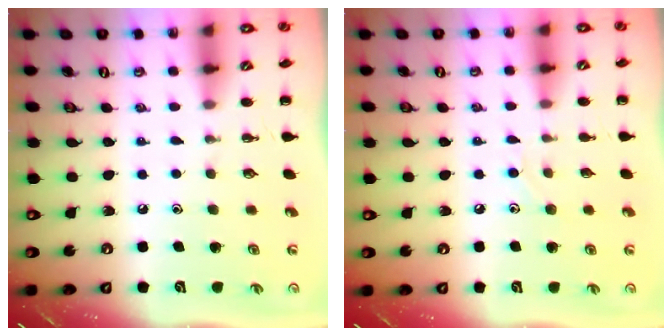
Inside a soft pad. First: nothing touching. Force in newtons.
{"total": 4.7, "press": 4.4, "slide": 1.5}